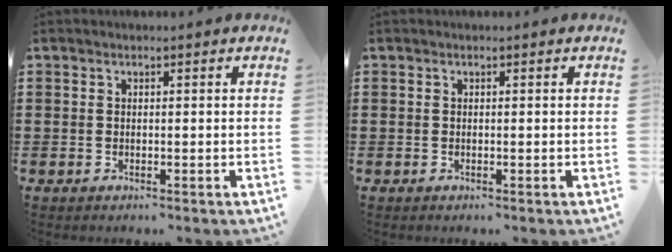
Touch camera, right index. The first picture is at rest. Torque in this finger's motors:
{"motor_torque": [0.11, 0.09, 0.00, 0.00]}